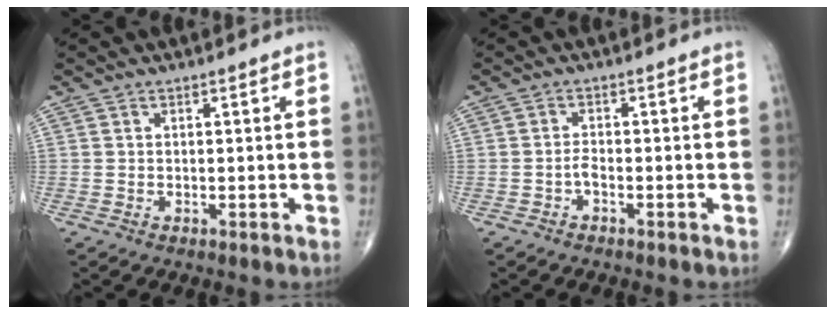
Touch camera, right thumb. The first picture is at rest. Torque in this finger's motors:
{"motor_torque": [0.01, -0.74, 0.59, 0.00, 0.11]}